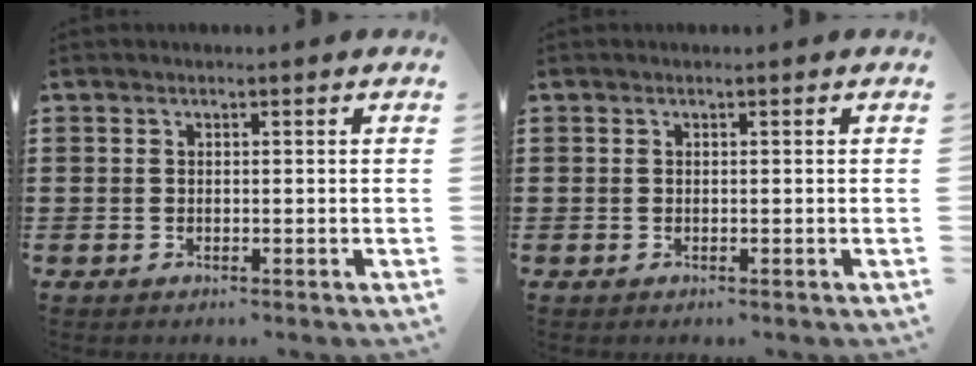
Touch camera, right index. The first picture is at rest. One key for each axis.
{"total": 0.0}